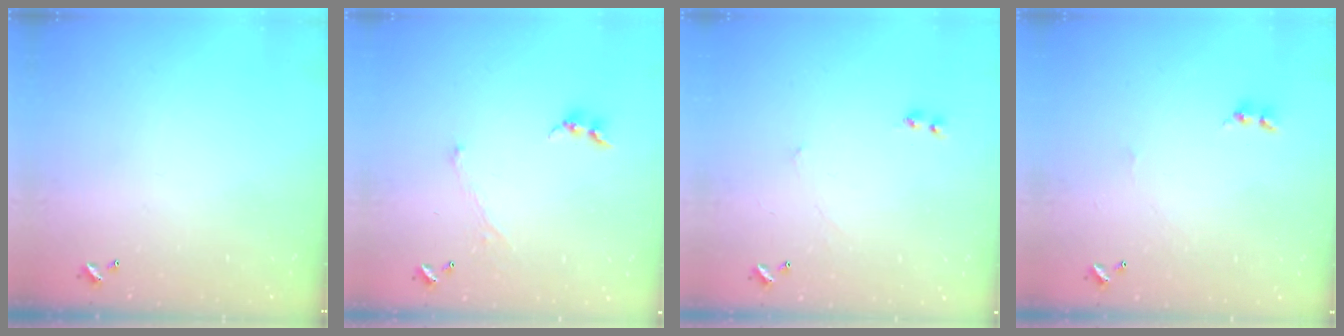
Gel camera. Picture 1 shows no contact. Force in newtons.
{"total": 1.3, "press": 1.2, "slide": 0.5}
{"total": 2.3, "press": 2.3, "slide": 0.3}
{"total": 1.7, "press": 1.6, "slide": 0.5}